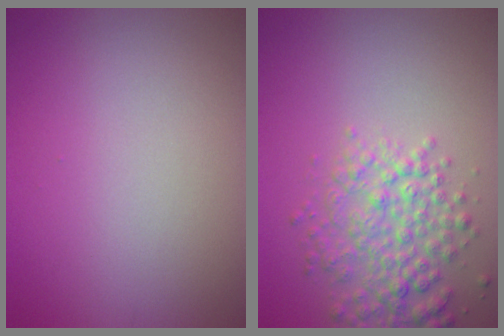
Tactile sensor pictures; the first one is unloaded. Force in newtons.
{"total": 4.5, "press": 4.5, "slide": 0.2}